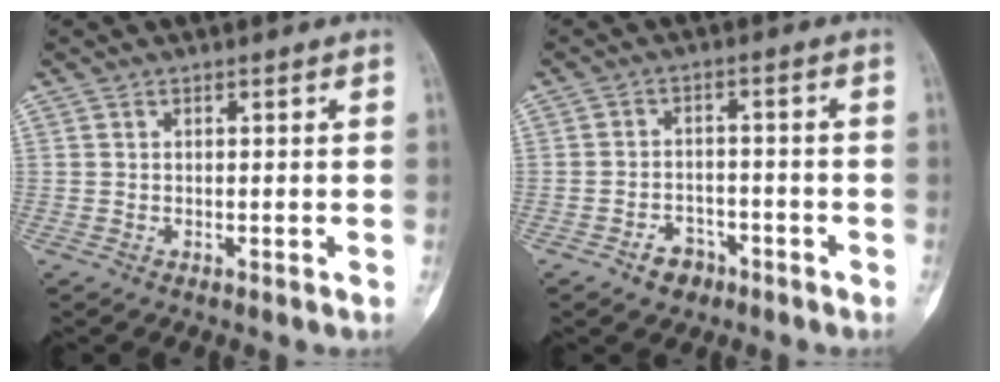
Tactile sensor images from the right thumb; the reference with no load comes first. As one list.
[{"total": 4.4, "force": [-2.8, 3.0, 1.5], "torque": [-0.007, 0.026, -0.041]}]